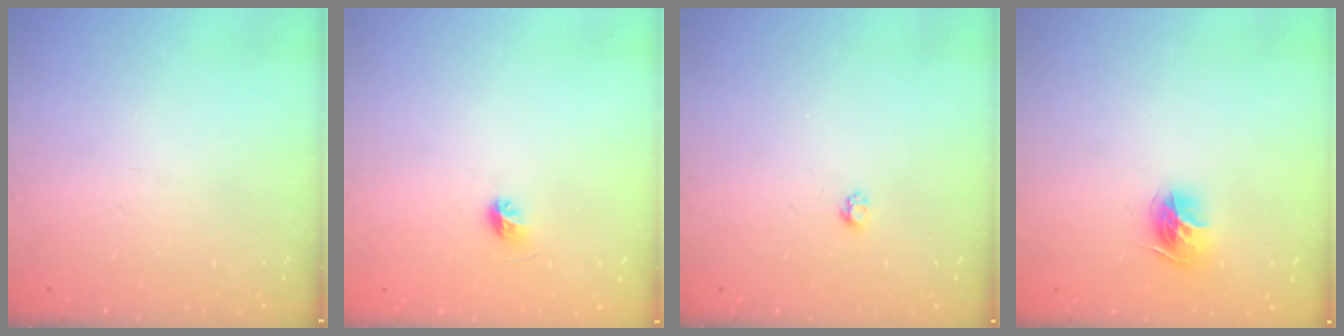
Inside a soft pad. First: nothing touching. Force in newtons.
{"total": 4.5, "press": 4.3, "slide": 1.4}
{"total": 2.7, "press": 2.7, "slide": 0.4}
{"total": 10.3, "press": 10.3, "slide": 0.6}